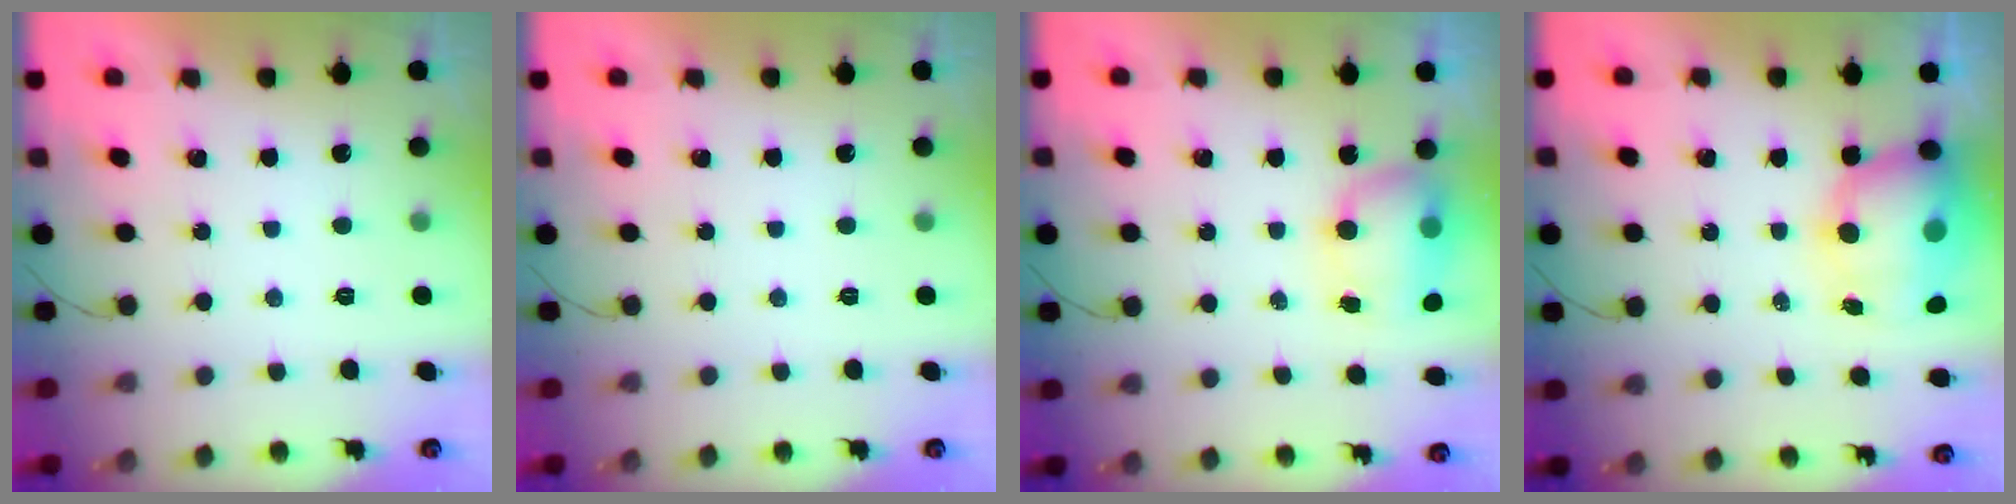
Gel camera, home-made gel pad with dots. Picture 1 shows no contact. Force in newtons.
{"total": 0.0}
{"total": 7.5, "press": 7.3, "slide": 1.3}
{"total": 10.9, "press": 10.5, "slide": 2.6}